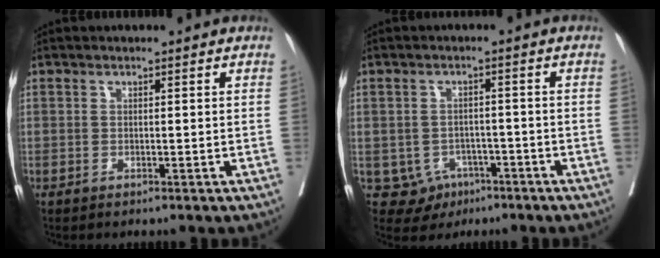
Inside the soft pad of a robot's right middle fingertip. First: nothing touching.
{"total": 5.4, "force": [-2.6, 4.7, 1.1], "torque": [-0.013, 0.008, -0.028]}